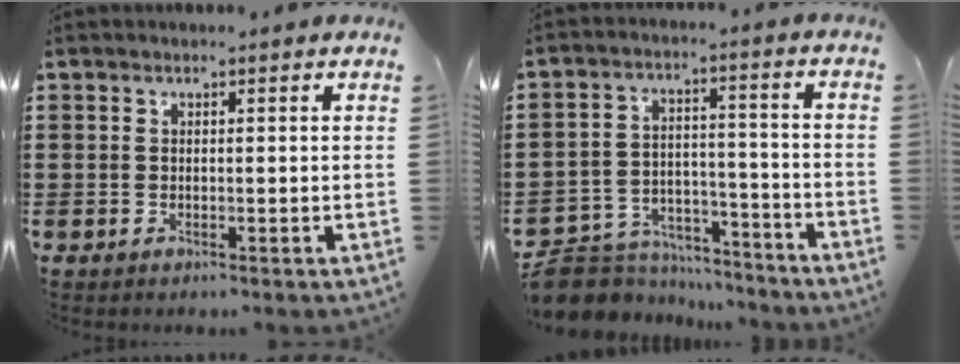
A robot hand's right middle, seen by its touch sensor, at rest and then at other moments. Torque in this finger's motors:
{"motor_torque": [-0.14, -0.01, -0.82, -0.10]}